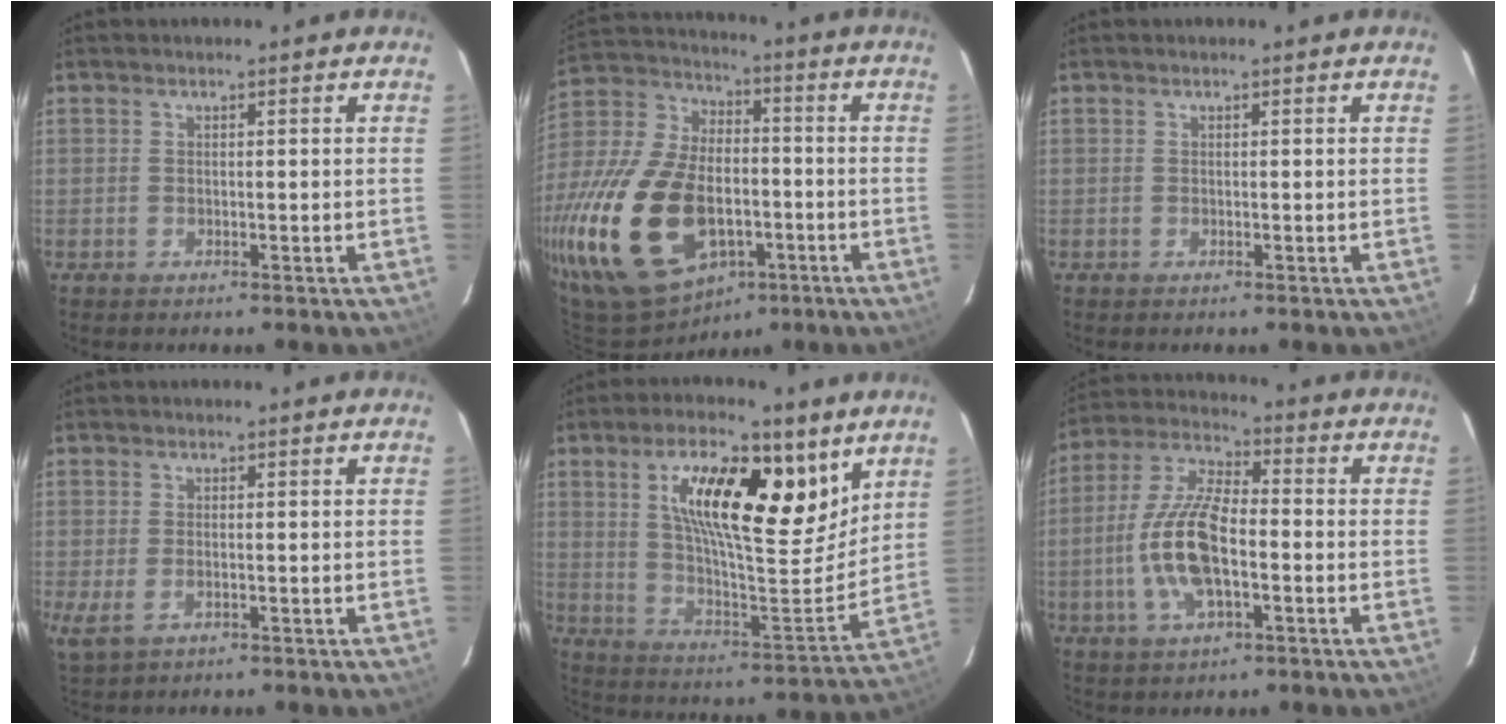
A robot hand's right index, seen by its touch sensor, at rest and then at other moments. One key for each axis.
{"total": 26.0, "fx": -9.4, "fy": 16.0, "fz": 18.2, "tx": -0.405, "ty": -0.009, "tz": -0.144}
{"total": 0.0}
{"total": 3.9, "fx": -1.2, "fy": 2.1, "fz": 3.1, "tx": -0.065, "ty": -0.013, "tz": -0.014}
{"total": 20.3, "fx": 10.1, "fy": 7.3, "fz": 16.0, "tx": -0.265, "ty": 0.013, "tz": 0.173}
{"total": 13.7, "fx": -3.0, "fy": 5.3, "fz": 12.3, "tx": -0.261, "ty": 0.003, "tz": -0.061}